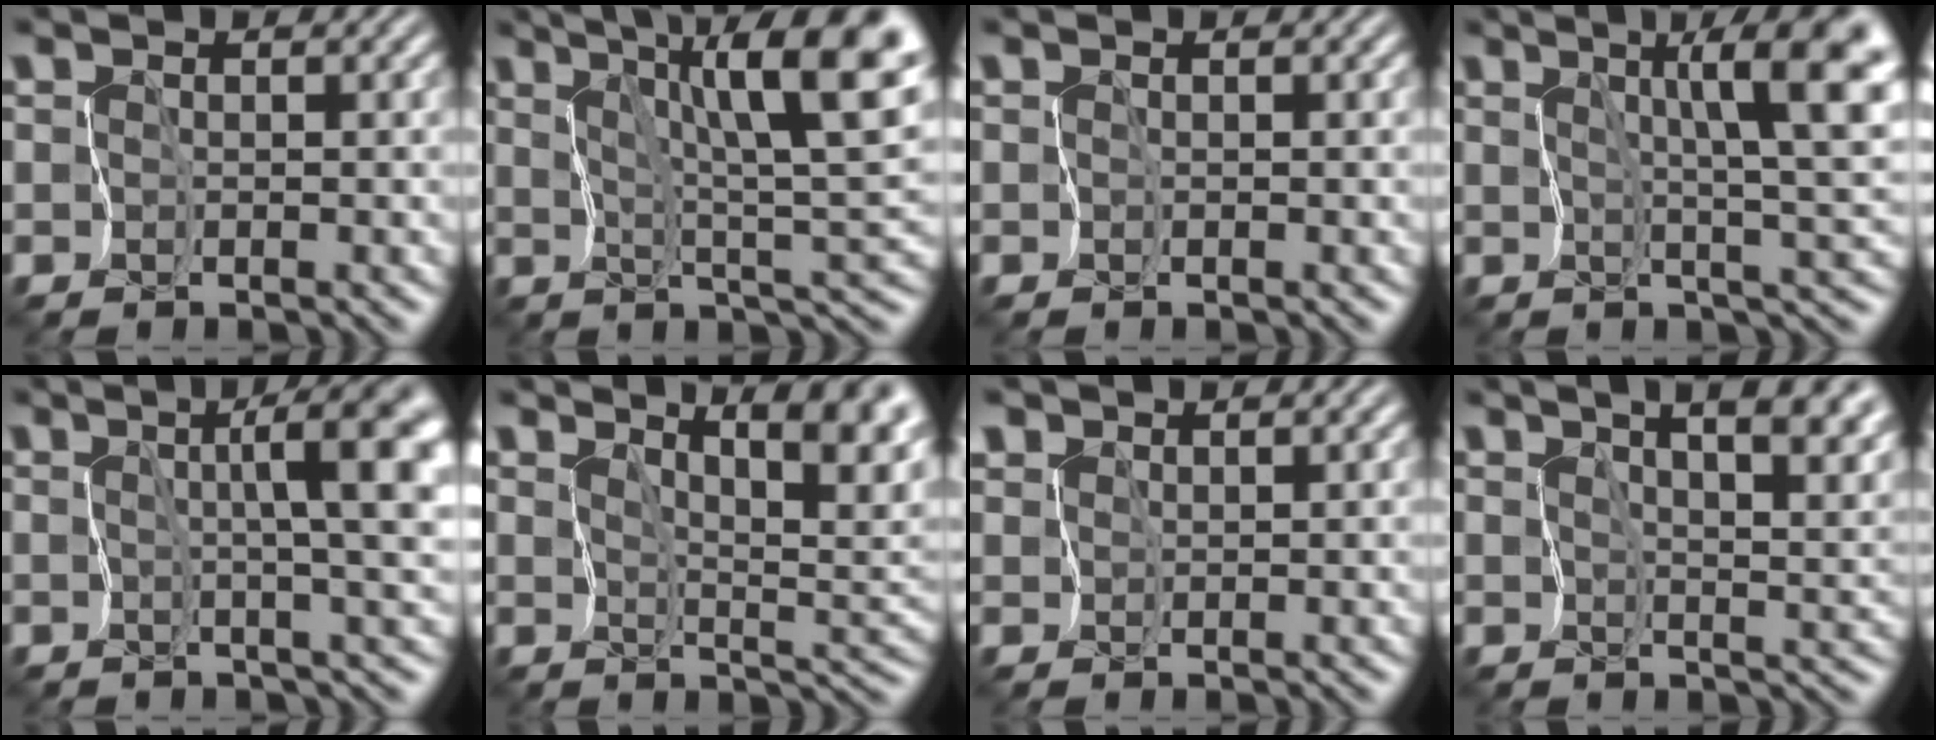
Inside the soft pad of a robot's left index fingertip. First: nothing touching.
{"total": 11.8, "force": [5.6, 1.9, 10.2], "torque": [-0.157, 0.016, 0.092]}
{"total": 0.0}
{"total": 9.2, "force": [3.2, 1.4, 8.5], "torque": [-0.129, 0.007, 0.054]}
{"total": 7.6, "force": [1.5, 0.9, 7.4], "torque": [-0.096, 0.014, 0.021]}
{"total": 7.8, "force": [5.0, 1.6, 5.8], "torque": [-0.081, 0.010, 0.075]}
{"total": 1.5, "force": [1.3, 0.8, 0.3], "torque": [-0.010, 0.004, 0.020]}
{"total": 12.6, "force": [7.1, 5.1, 9.0], "torque": [-0.118, 0.036, 0.090]}